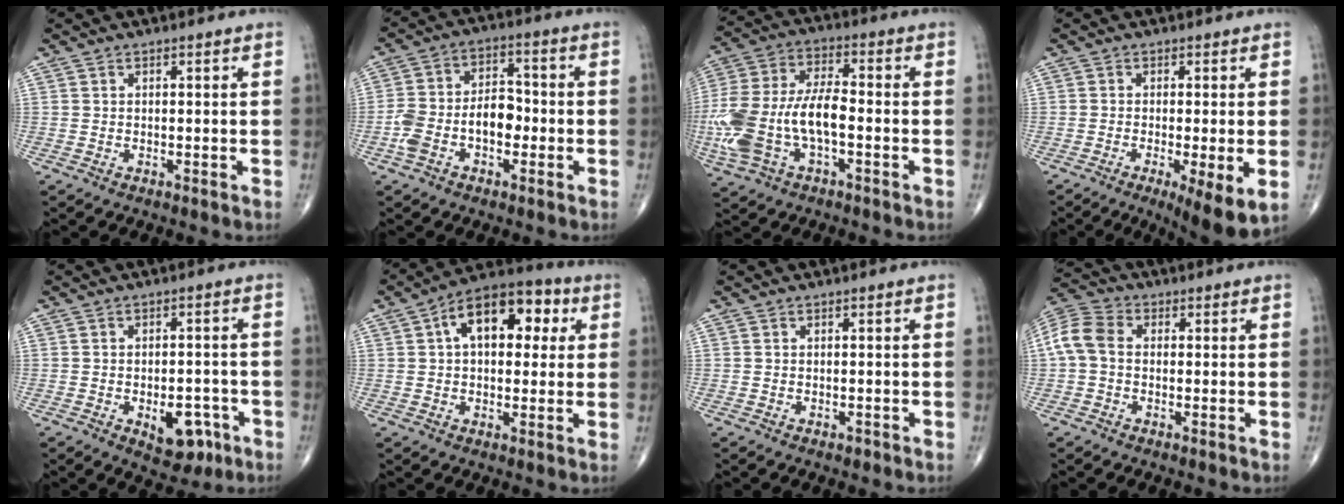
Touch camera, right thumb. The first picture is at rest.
{"total": 10.3, "force": [-2.7, 6.2, 7.7], "torque": [-0.140, 0.042, -0.054]}
{"total": 17.9, "force": [-4.0, 8.8, 15.1], "torque": [-0.341, 0.024, -0.072]}
{"total": 8.6, "force": [-2.8, 1.7, 7.9], "torque": [-0.121, -0.021, -0.044]}
{"total": 7.8, "force": [-3.2, 4.4, 5.6], "torque": [-0.052, 0.017, -0.035]}
{"total": 14.1, "force": [3.8, 8.1, 10.9], "torque": [-0.139, 0.023, 0.049]}
{"total": 0.6, "force": [-0.4, 0.3, 0.3], "torque": [-0.002, 0.000, -0.006]}
{"total": 7.4, "force": [0.1, 5.3, 5.1], "torque": [-0.107, 0.022, -0.009]}